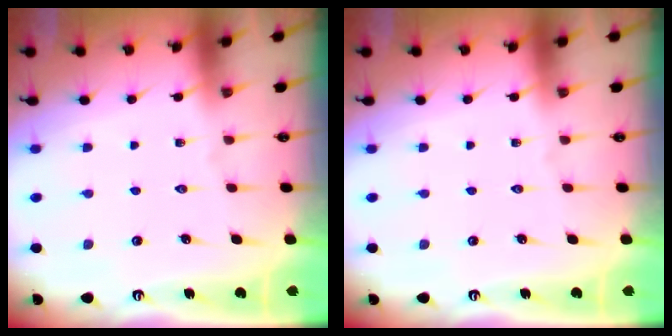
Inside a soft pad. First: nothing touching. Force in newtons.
{"total": 0.0}